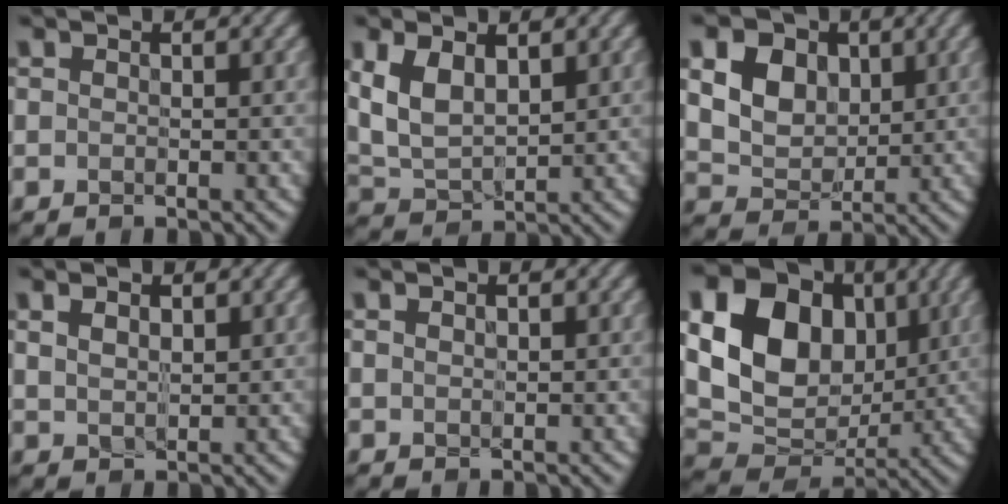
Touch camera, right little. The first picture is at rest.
{"total": 5.1, "force": [1.3, 2.8, 4.0], "torque": [-0.090, -0.002, 0.025]}
{"total": 6.8, "force": [1.8, 5.3, 3.9], "torque": [-0.106, 0.002, 0.033]}
{"total": 2.0, "force": [0.7, 1.1, 1.5], "torque": [-0.033, -0.003, 0.017]}
{"total": 0.6, "force": [0.2, 0.3, 0.4], "torque": [-0.007, 0.002, 0.005]}
{"total": 15.4, "force": [2.7, 11.6, 9.7], "torque": [-0.182, 0.021, 0.048]}